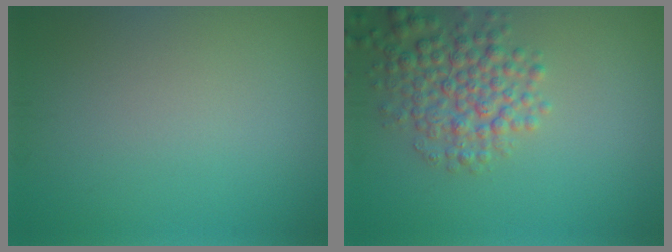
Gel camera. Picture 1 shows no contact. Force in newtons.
{"total": 5.0, "press": 5.0, "slide": 0.2}